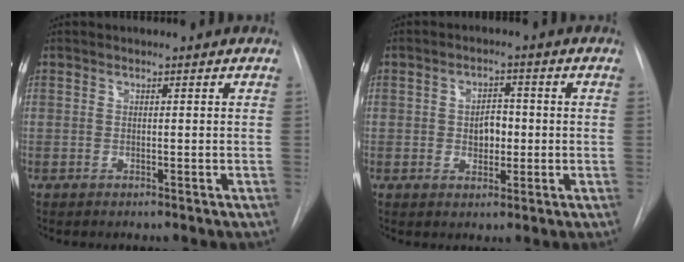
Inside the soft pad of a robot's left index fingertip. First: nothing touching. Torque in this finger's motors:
{"motor_torque": [0.34, -0.17, 0.07, 0.04]}